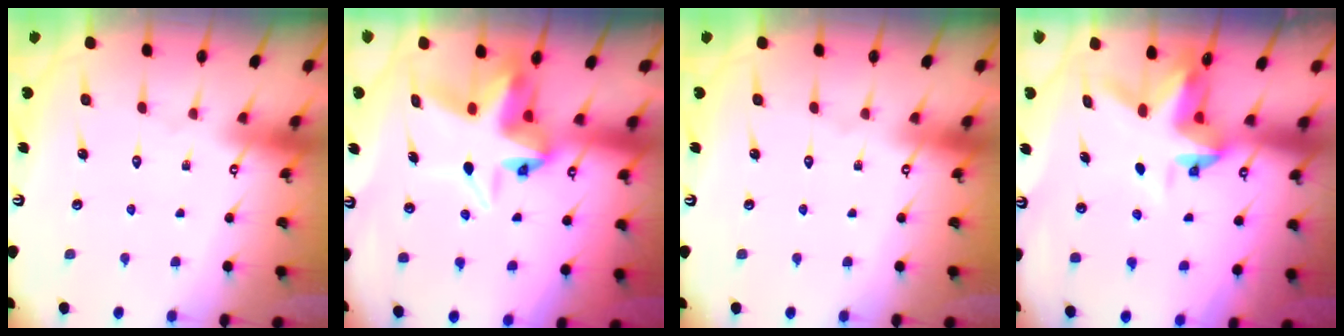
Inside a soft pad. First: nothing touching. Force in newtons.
{"total": 8.0, "press": 7.8, "slide": 1.8}
{"total": 0.0}
{"total": 4.0, "press": 4.0, "slide": 0.3}